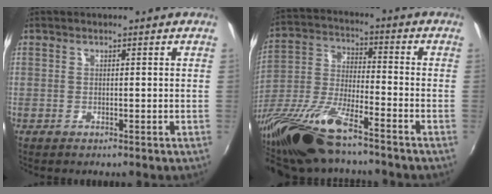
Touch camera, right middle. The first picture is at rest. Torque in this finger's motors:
{"motor_torque": [1.11, -1.02, 0.41, 0.21]}